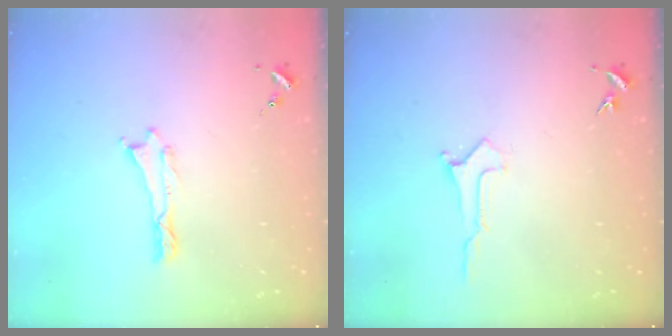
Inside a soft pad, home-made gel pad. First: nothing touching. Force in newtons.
{"total": 0.0}